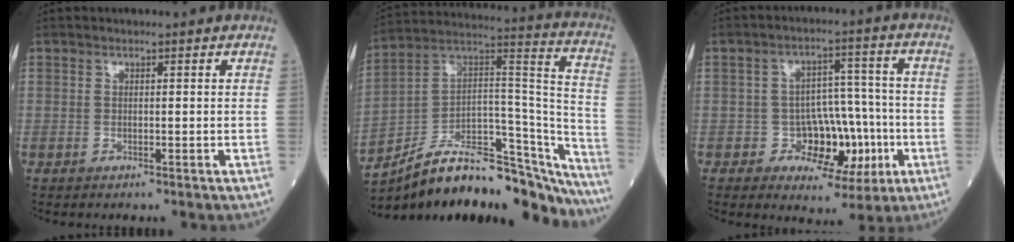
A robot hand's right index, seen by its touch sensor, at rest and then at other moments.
{"total": 29.6, "force": [-24.9, 8.3, 13.7], "torque": [-0.161, 0.034, -0.365]}
{"total": 9.2, "force": [-2.6, 6.0, 6.4], "torque": [-0.074, 0.027, -0.031]}